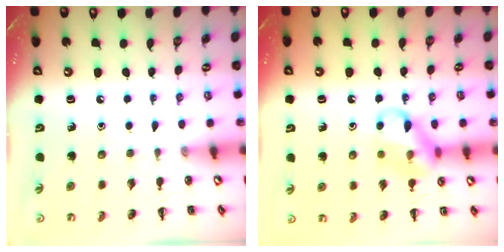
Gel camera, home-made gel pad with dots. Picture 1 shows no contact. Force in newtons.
{"total": 13.1, "press": 13.0, "slide": 1.7}